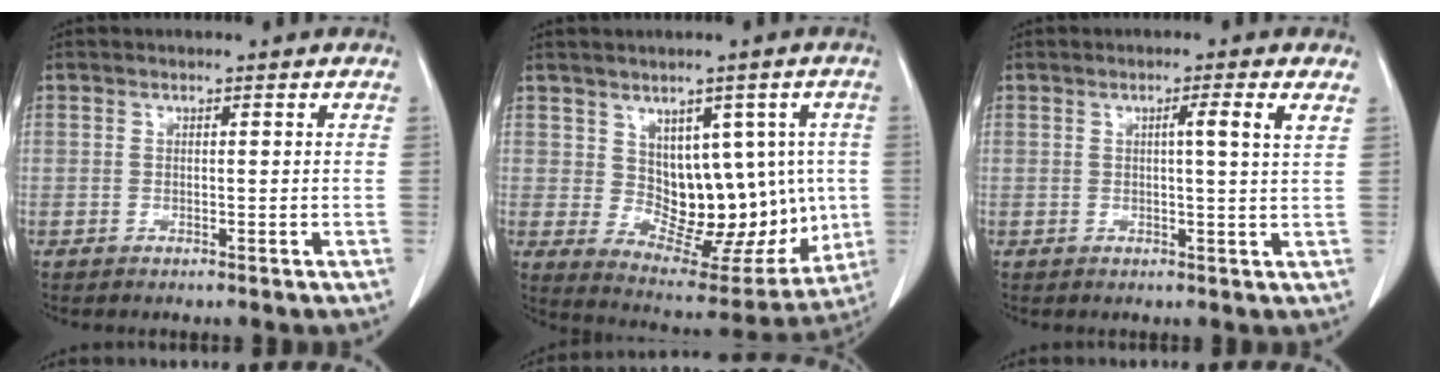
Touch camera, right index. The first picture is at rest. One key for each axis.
{"total": 13.4, "fx": 0.9, "fy": 8.0, "fz": 10.7, "tx": -0.118, "ty": 0.015, "tz": 0.044}
{"total": 3.4, "fx": 1.4, "fy": -0.5, "fz": 3.0, "tx": -0.048, "ty": -0.002, "tz": 0.019}